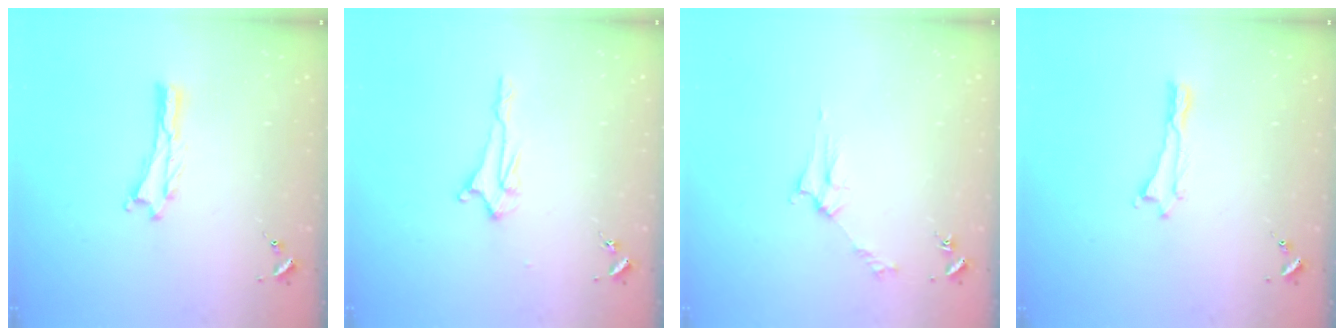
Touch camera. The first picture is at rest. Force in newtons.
{"total": 2.1, "press": 2.0, "slide": 0.4}
{"total": 2.8, "press": 2.8, "slide": 0.3}
{"total": 0.0}